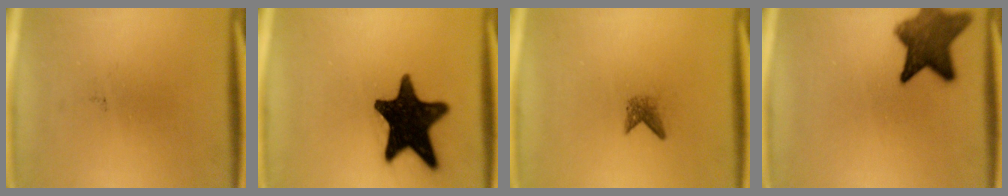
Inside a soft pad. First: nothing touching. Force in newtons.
{"total": 17.2}
{"total": 1.6}
{"total": 9.7}